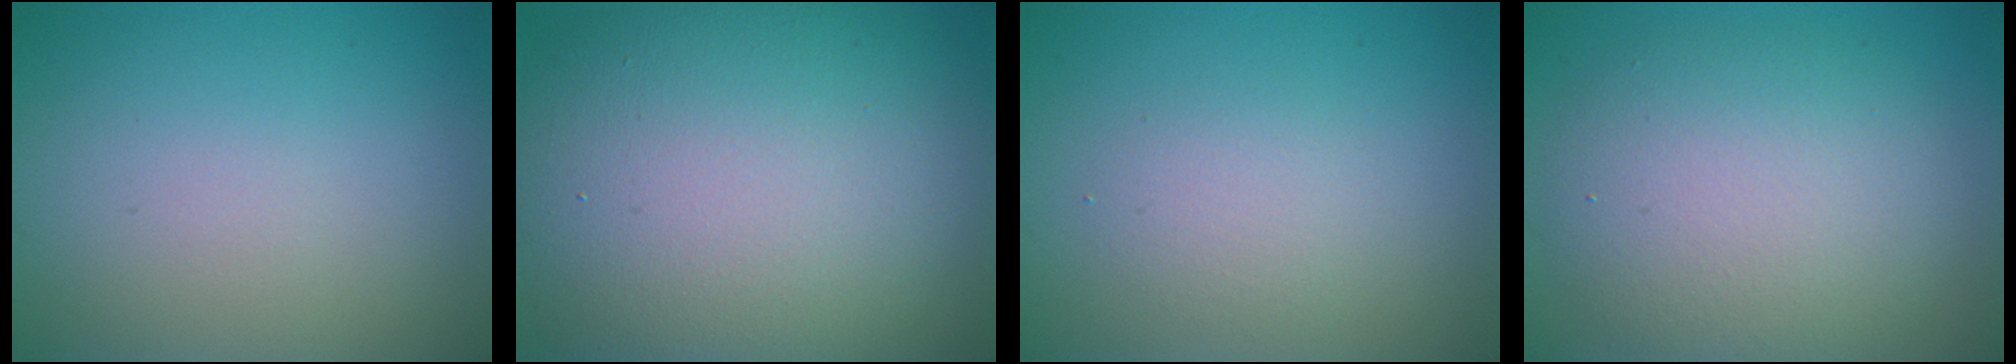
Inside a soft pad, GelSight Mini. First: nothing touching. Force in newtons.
{"total": 15.3, "press": 15.3, "slide": 1.0}
{"total": 1.9, "press": 1.9, "slide": 0.1}
{"total": 7.2, "press": 7.2, "slide": 0.3}